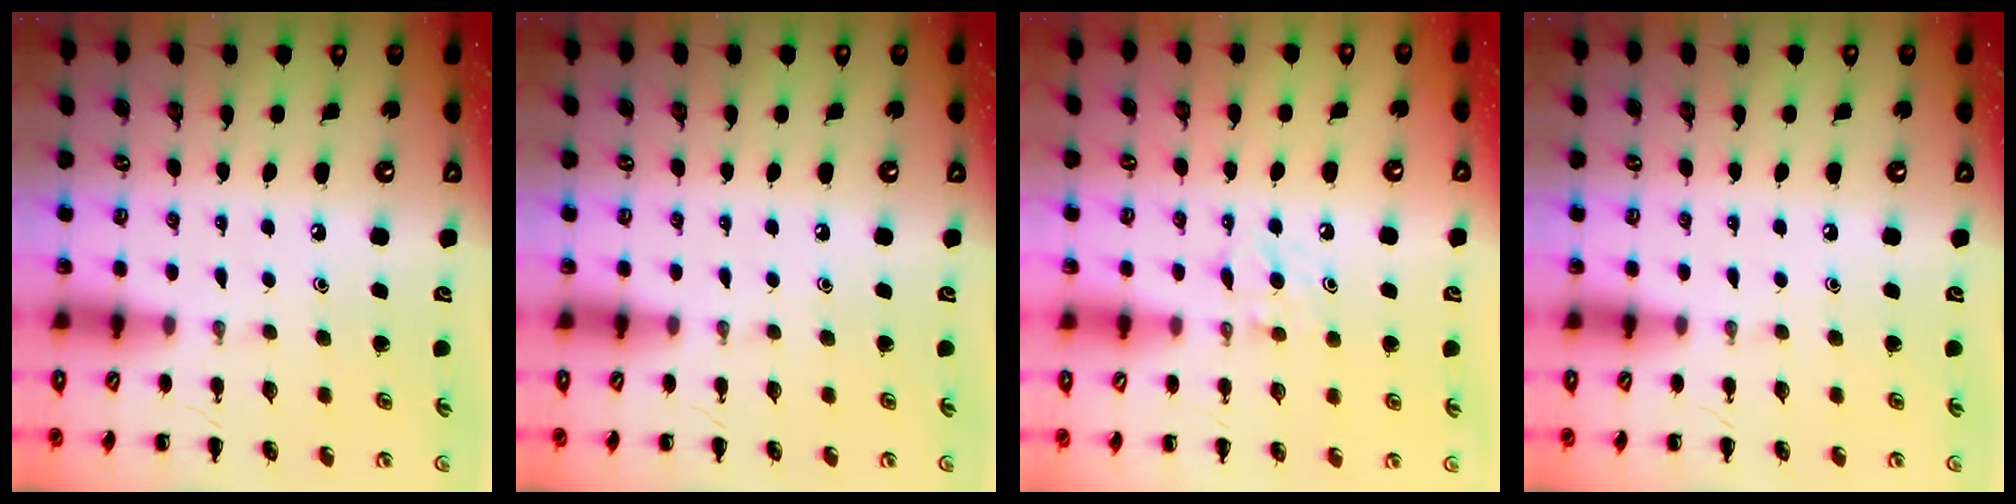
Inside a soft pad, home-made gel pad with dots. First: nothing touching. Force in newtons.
{"total": 0.0}
{"total": 5.3, "press": 5.0, "slide": 1.7}
{"total": 0.0}